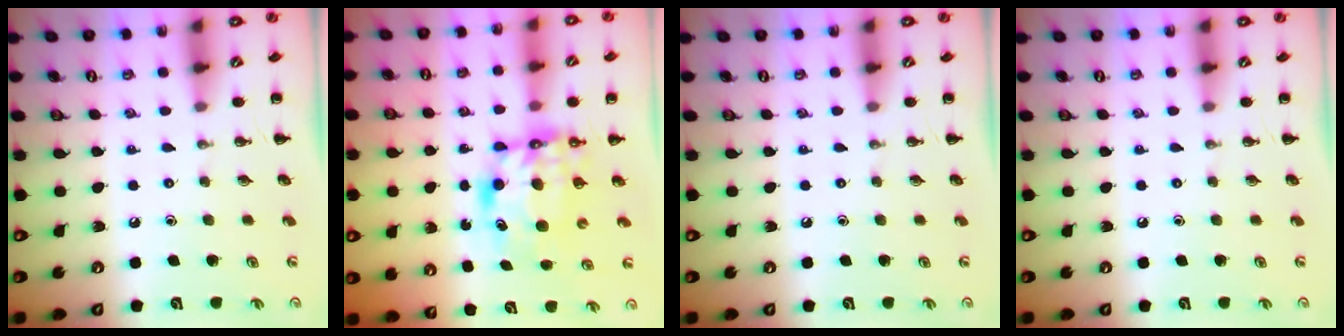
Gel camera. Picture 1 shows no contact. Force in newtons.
{"total": 9.5, "press": 9.4, "slide": 1.7}
{"total": 0.0}
{"total": 0.0}